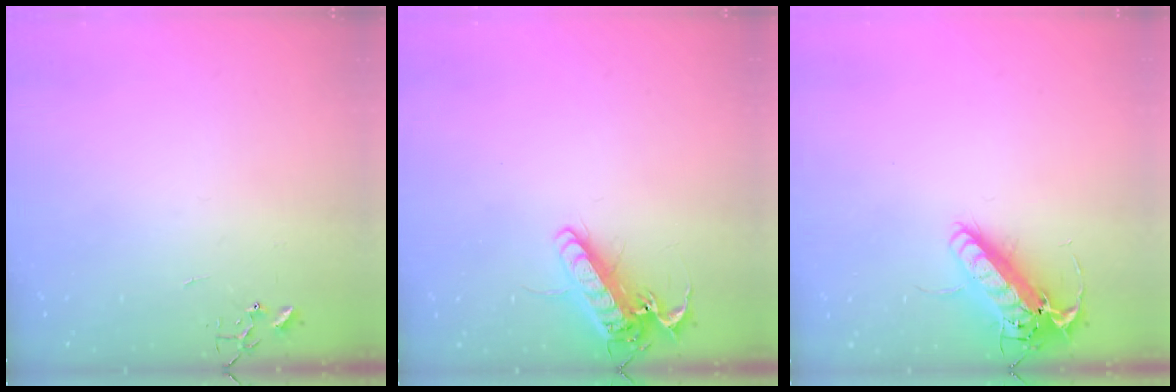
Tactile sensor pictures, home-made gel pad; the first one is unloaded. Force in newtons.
{"total": 15.7, "press": 15.5, "slide": 2.4}
{"total": 16.2, "press": 15.9, "slide": 3.2}